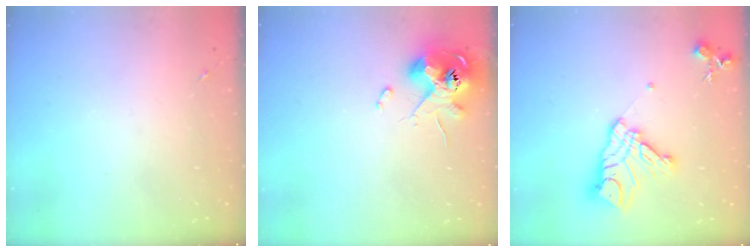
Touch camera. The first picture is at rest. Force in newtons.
{"total": 11.2, "press": 11.0, "slide": 2.1}
{"total": 15.7, "press": 15.7, "slide": 1.5}